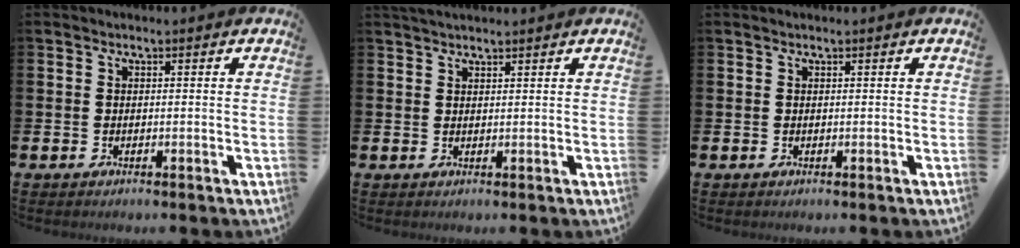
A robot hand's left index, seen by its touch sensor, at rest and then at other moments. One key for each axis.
{"total": 1.8, "fx": 1.8, "fy": 0.3, "fz": 0.4, "tx": -0.007, "ty": -0.001, "tz": 0.032}
{"total": 0.0}